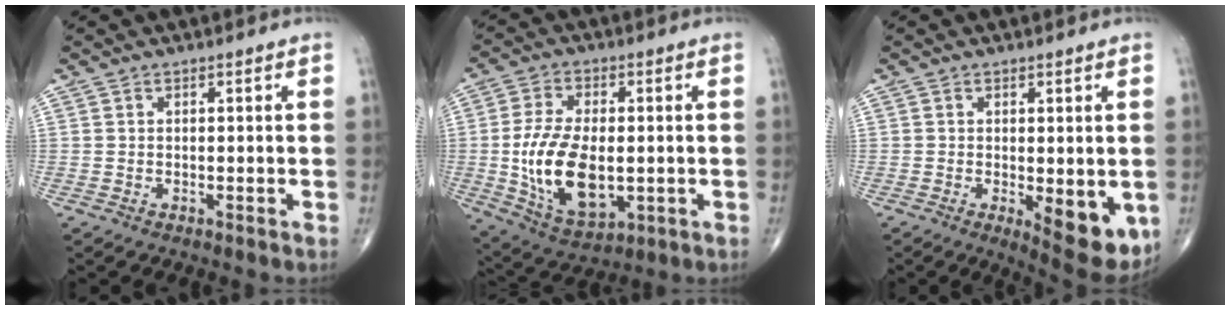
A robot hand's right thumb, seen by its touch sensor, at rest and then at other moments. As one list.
[{"total": 15.9, "force": [-1.5, 8.6, 13.3], "torque": [-0.243, -0.008, -0.013]}, {"total": 9.5, "force": [-2.0, 3.7, 8.5], "torque": [-0.101, -0.022, -0.018]}]